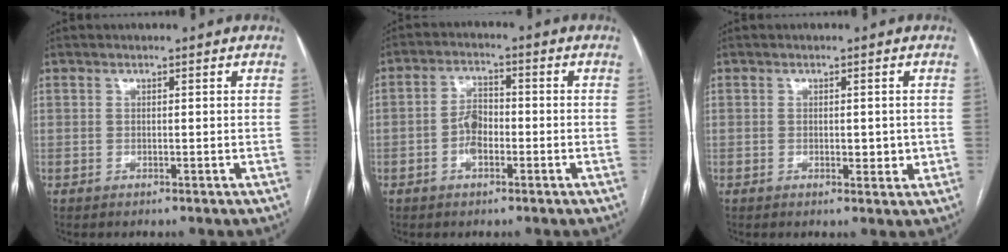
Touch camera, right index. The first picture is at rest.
{"total": 4.4, "force": [-1.4, 2.3, 3.4], "torque": [-0.067, 0.011, -0.029]}
{"total": 2.8, "force": [-0.1, 1.5, 2.4], "torque": [-0.027, -0.002, 0.002]}